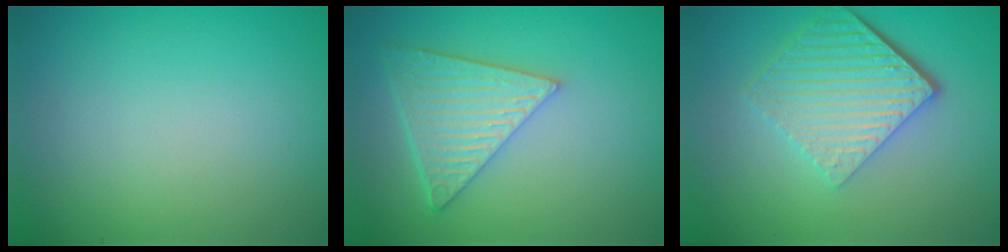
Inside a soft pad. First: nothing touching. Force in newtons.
{"total": 6.1, "press": 4.6, "slide": 4.0}
{"total": 6.5, "press": 4.4, "slide": 4.8}